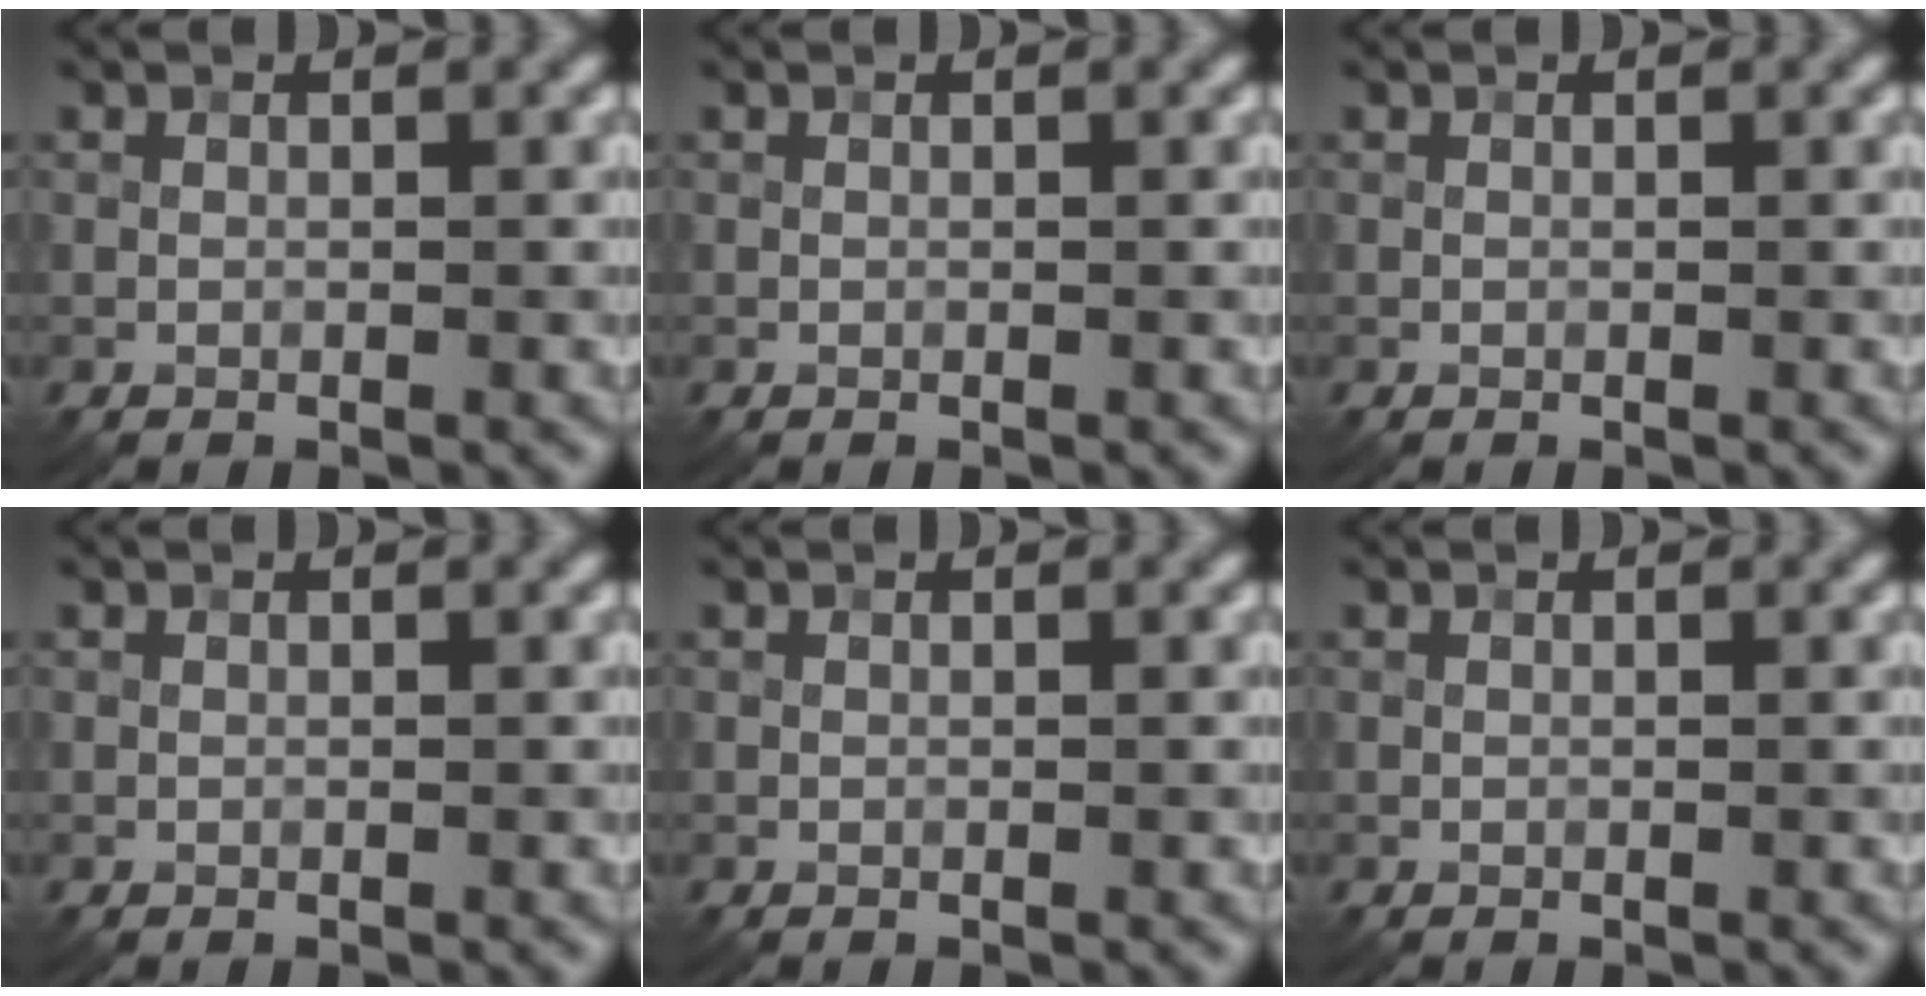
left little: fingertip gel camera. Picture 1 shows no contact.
{"total": 0.0}
{"total": 0.0}
{"total": 0.0}
{"total": 0.0}
{"total": 0.0}